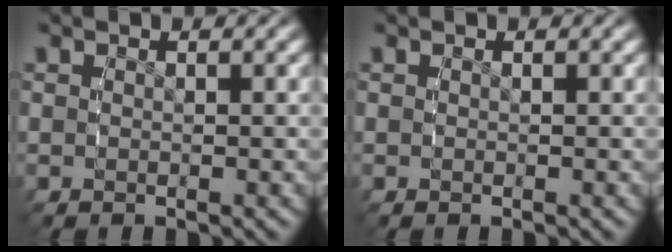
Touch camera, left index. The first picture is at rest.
{"total": 0.0}